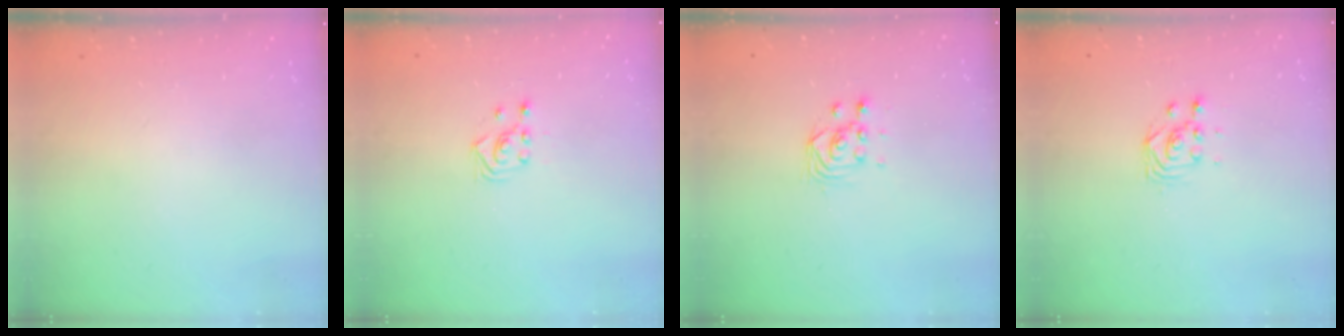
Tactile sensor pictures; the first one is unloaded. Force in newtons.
{"total": 2.9, "press": 2.7, "slide": 1.0}
{"total": 3.0, "press": 3.0, "slide": 0.1}
{"total": 2.9, "press": 2.9, "slide": 0.4}